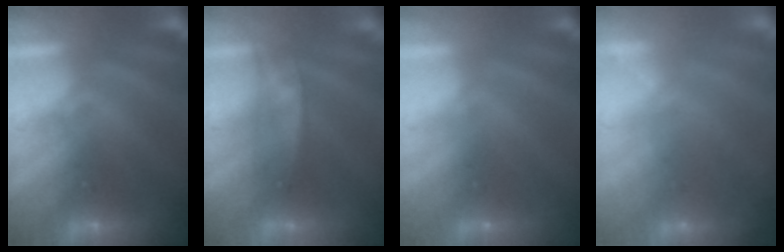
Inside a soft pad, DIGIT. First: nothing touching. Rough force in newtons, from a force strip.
{"total": 2.2}
{"total": 3.0}
{"total": 7.8}